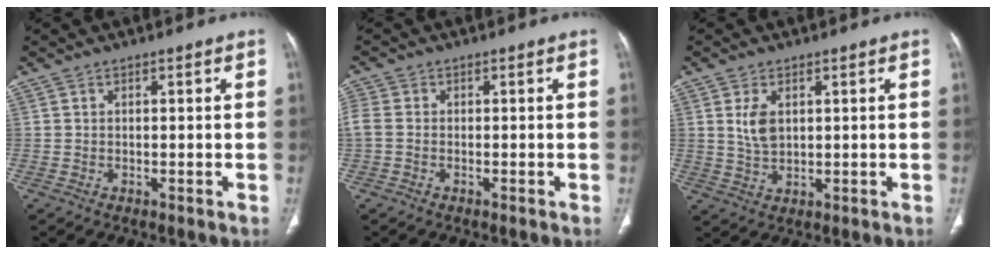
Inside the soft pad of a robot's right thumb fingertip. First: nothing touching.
{"total": 3.1, "force": [-0.5, 2.3, 2.0], "torque": [-0.060, 0.004, -0.014]}
{"total": 4.7, "force": [1.3, 2.7, 3.6], "torque": [-0.067, -0.007, 0.033]}